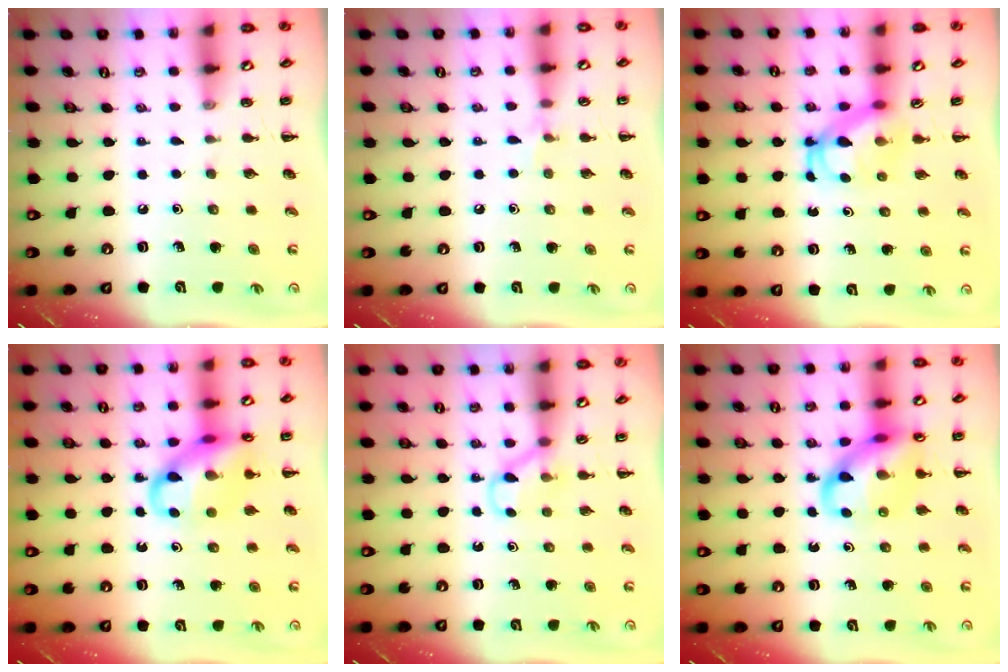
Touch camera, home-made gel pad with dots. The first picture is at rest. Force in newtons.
{"total": 4.3, "press": 4.1, "slide": 1.5}
{"total": 5.4, "press": 5.3, "slide": 1.0}
{"total": 15.5, "press": 15.3, "slide": 2.3}
{"total": 5.5, "press": 5.3, "slide": 1.3}
{"total": 14.0, "press": 13.9, "slide": 1.8}